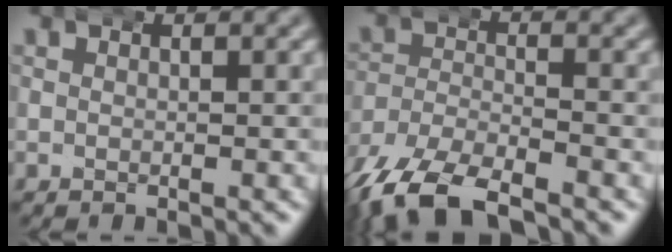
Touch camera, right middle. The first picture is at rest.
{"total": 8.3, "force": [-6.8, 3.4, 3.5], "torque": [-0.085, -0.028, -0.105]}